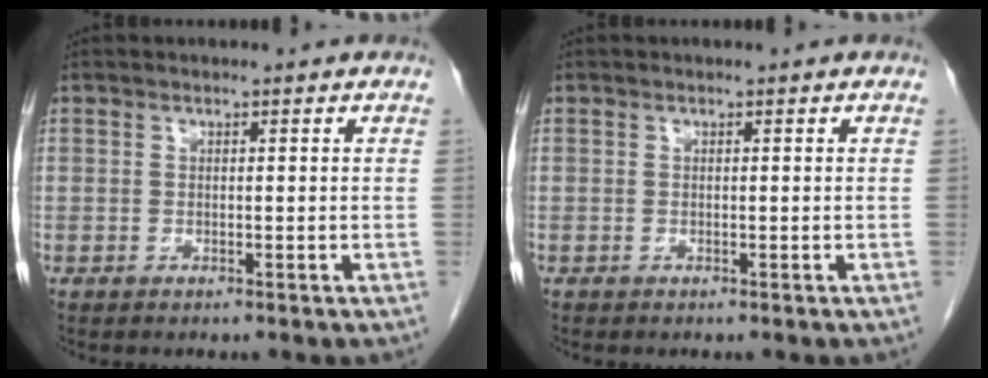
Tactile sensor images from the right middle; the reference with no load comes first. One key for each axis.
{"total": 0.0}